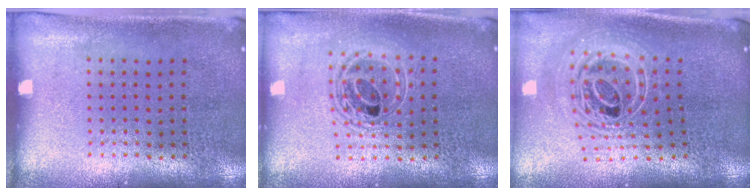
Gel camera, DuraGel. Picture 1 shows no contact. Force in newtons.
{"total": 1.7, "press": 1.4, "slide": 0.9}
{"total": 2.7, "press": 1.9, "slide": 1.9}